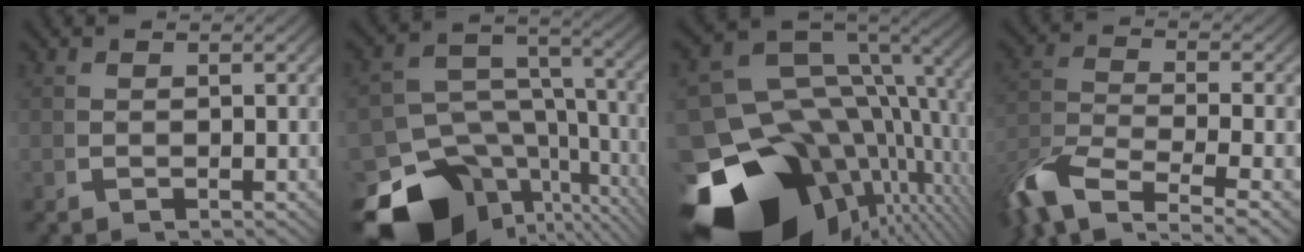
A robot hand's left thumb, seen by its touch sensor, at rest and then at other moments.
{"total": 15.4, "force": [-5.9, 10.1, 9.9], "torque": [-0.150, -0.062, -0.073]}
{"total": 26.6, "force": [-7.4, 16.7, 19.3], "torque": [-0.314, -0.086, -0.076]}
{"total": 8.4, "force": [-2.7, 5.3, 6.0], "torque": [-0.136, -0.024, -0.036]}